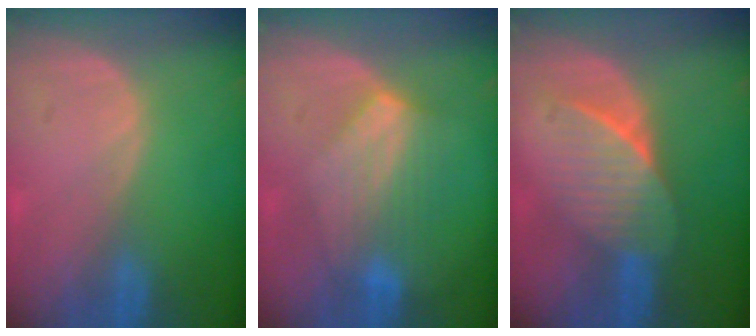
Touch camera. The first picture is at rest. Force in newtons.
{"total": 7.0, "press": 6.6, "slide": 2.3}
{"total": 7.5, "press": 6.8, "slide": 3.2}